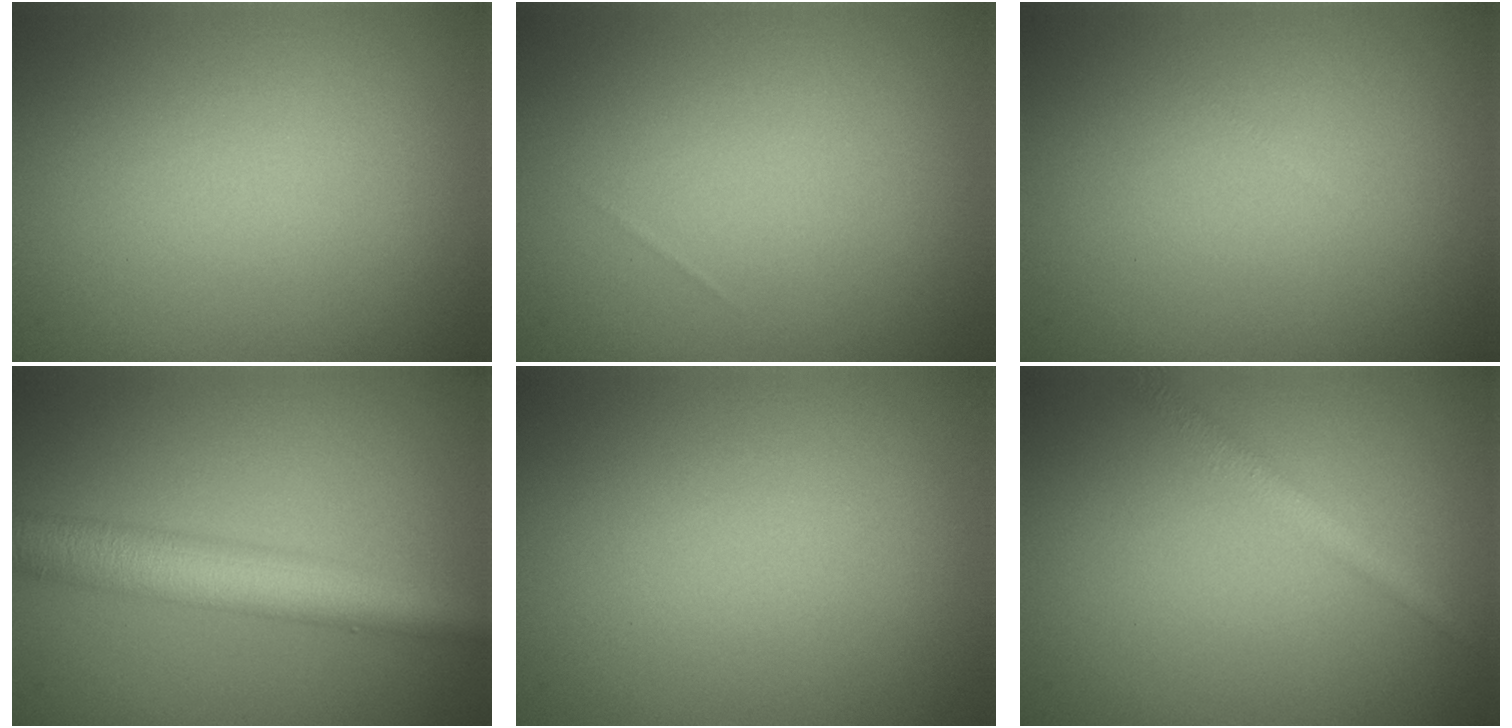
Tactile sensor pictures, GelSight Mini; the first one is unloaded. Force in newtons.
{"total": 0.0}
{"total": 0.0}
{"total": 6.5, "press": 6.5, "slide": 0.1}
{"total": 0.0}
{"total": 1.8, "press": 1.8, "slide": 0.0}